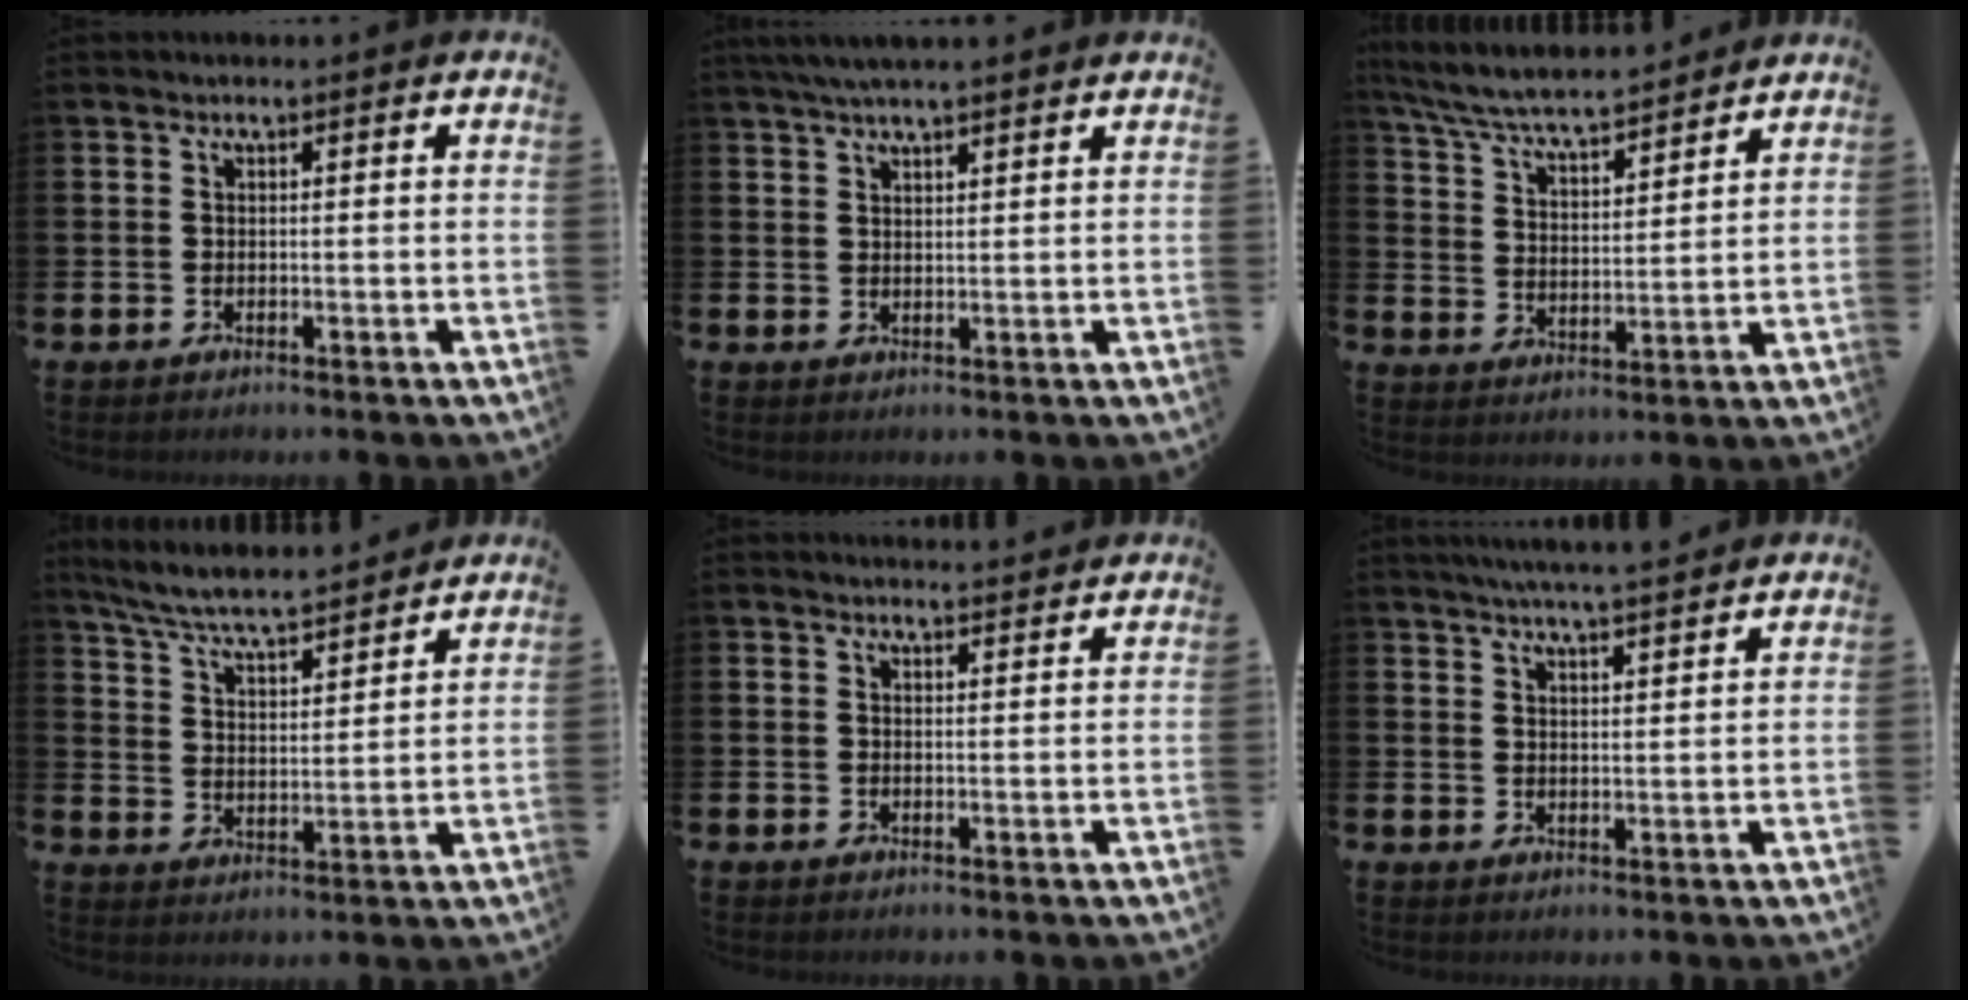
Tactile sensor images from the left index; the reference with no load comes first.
{"total": 3.9, "force": [3.5, 0.3, 1.6], "torque": [-0.039, -0.005, 0.064]}
{"total": 6.9, "force": [6.6, 0.6, 1.9], "torque": [-0.067, -0.045, 0.114]}
{"total": 6.8, "force": [6.5, 0.5, 1.9], "torque": [-0.066, -0.045, 0.112]}
{"total": 2.0, "force": [2.0, 0.1, -0.1], "torque": [0.009, -0.014, 0.034]}
{"total": 5.0, "force": [4.8, -0.5, 1.1], "torque": [-0.031, -0.019, 0.087]}